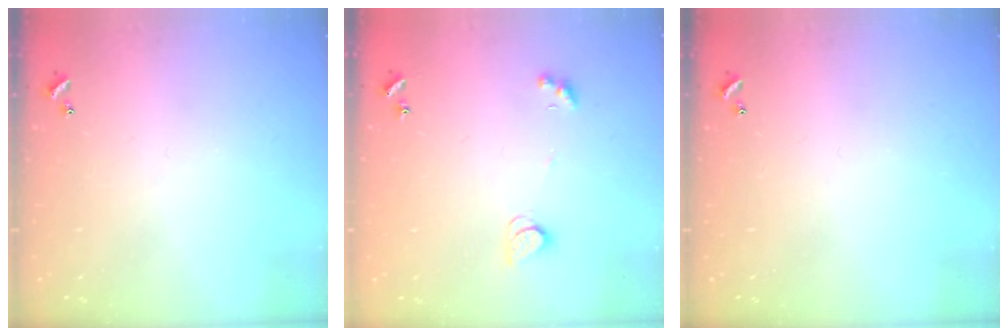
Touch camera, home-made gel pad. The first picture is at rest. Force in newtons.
{"total": 2.1, "press": 2.1, "slide": 0.4}
{"total": 0.0}